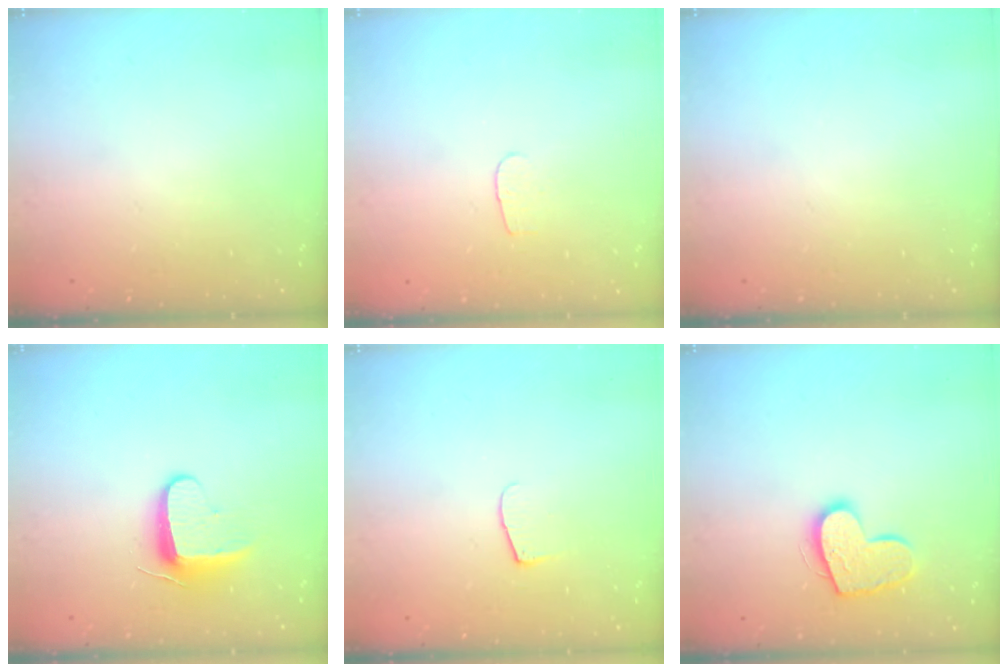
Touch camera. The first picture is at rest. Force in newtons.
{"total": 3.1, "press": 3.1, "slide": 0.2}
{"total": 0.0}
{"total": 8.7, "press": 8.6, "slide": 0.9}
{"total": 5.3, "press": 5.2, "slide": 0.6}
{"total": 13.3, "press": 13.3, "slide": 0.9}